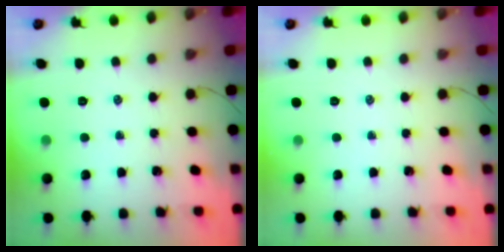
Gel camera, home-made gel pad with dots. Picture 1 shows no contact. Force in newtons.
{"total": 0.0}